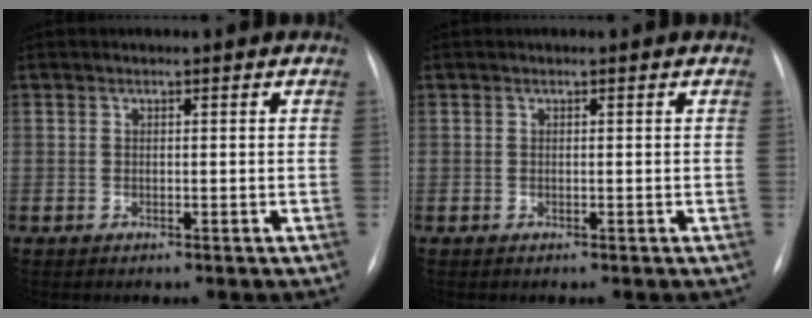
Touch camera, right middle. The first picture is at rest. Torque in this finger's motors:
{"motor_torque": [-0.12, -0.11, 0.00, 0.00]}